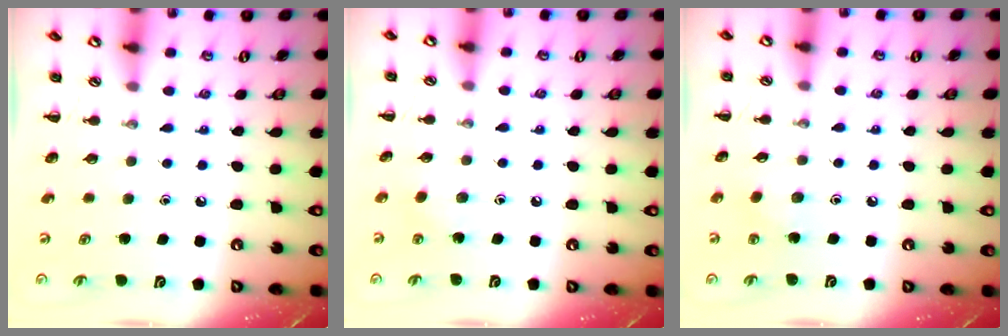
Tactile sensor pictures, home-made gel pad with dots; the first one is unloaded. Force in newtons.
{"total": 4.1, "press": 3.9, "slide": 1.2}
{"total": 3.4, "press": 3.2, "slide": 0.9}